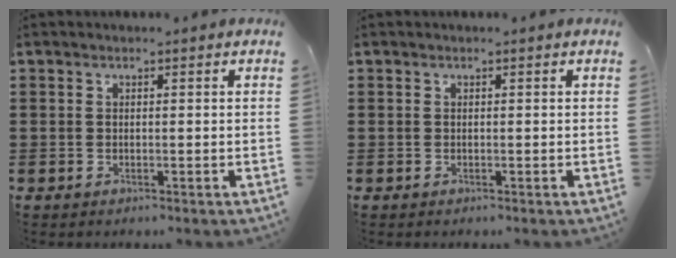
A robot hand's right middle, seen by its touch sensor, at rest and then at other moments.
{"total": 0.0}